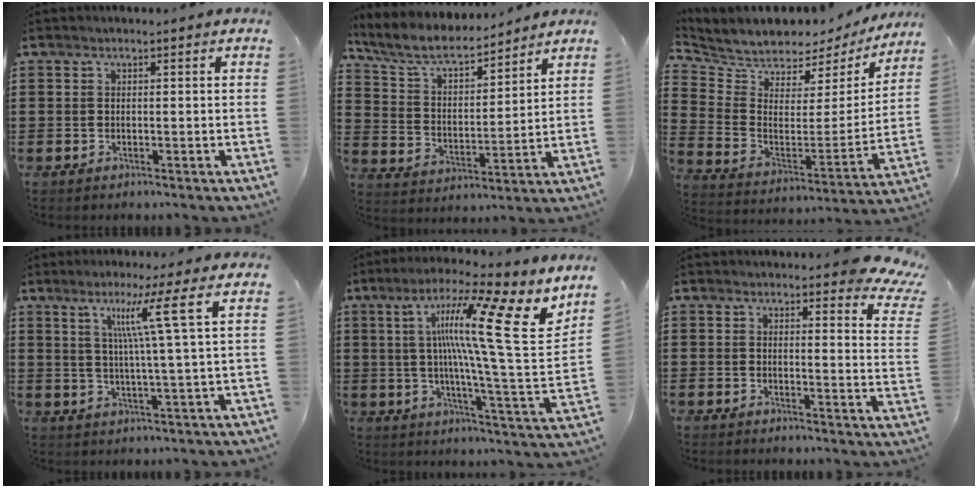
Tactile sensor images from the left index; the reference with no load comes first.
{"total": 6.8, "force": [6.0, 1.5, 2.8], "torque": [-0.081, -0.034, 0.101]}
{"total": 5.2, "force": [5.0, 1.2, -0.4], "torque": [-0.034, -0.053, 0.085]}
{"total": 8.7, "force": [3.5, -1.8, 7.7], "torque": [-0.158, 0.000, 0.049]}
{"total": 18.4, "force": [7.3, 2.5, 16.7], "torque": [-0.289, -0.036, 0.101]}
{"total": 4.5, "force": [4.0, 0.9, 1.8], "torque": [-0.027, -0.018, 0.070]}